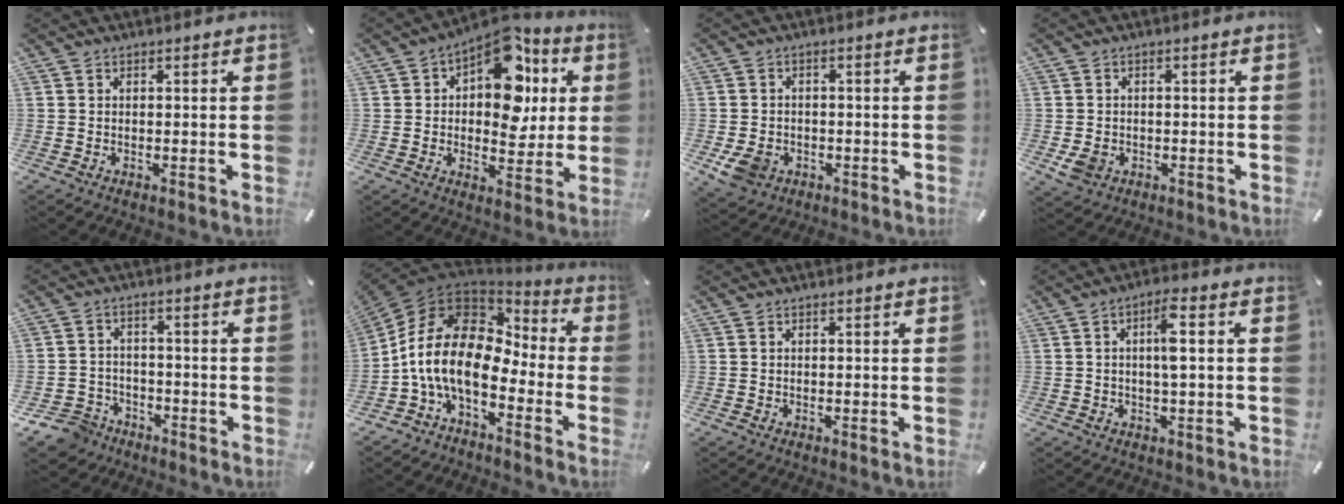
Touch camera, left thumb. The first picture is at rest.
{"total": 15.5, "force": [5.8, 10.0, 10.4], "torque": [-0.141, -0.042, 0.105]}
{"total": 6.1, "force": [-2.4, 4.9, 2.9], "torque": [-0.062, 0.005, -0.044]}
{"total": 3.9, "force": [-1.1, 3.2, 1.9], "torque": [-0.045, 0.001, -0.021]}
{"total": 6.9, "force": [-4.8, 4.8, 1.1], "torque": [-0.029, 0.034, -0.095]}
{"total": 15.9, "force": [-3.6, 9.8, 12.0], "torque": [-0.267, 0.009, -0.070]}
{"total": 0.0}
{"total": 6.3, "force": [0.6, 1.5, 6.1], "torque": [-0.108, 0.007, 0.005]}